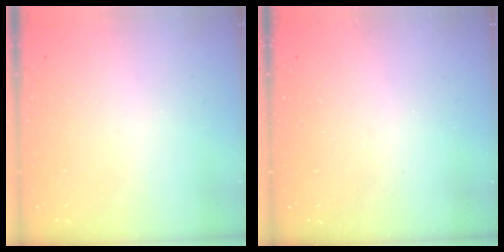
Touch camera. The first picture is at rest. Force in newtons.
{"total": 0.0}